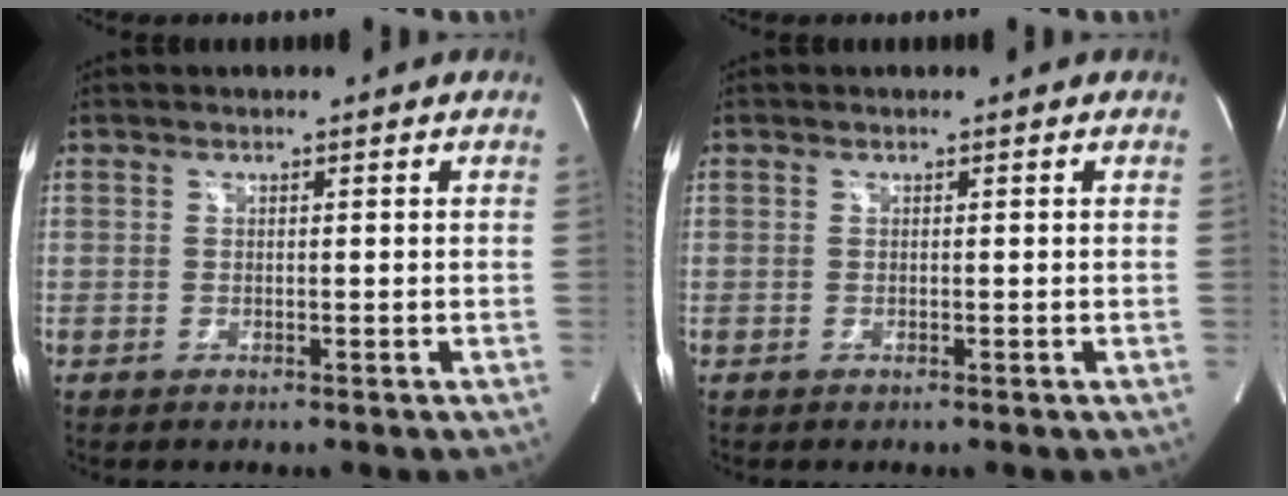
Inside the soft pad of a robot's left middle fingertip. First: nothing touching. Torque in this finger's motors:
{"motor_torque": [0.01, 0.00, -0.06, 0.00]}